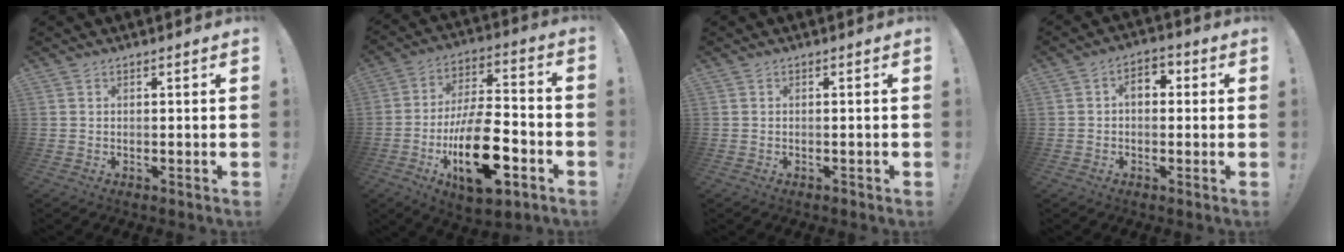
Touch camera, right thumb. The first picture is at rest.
{"total": 22.8, "force": [-8.3, 10.7, 18.4], "torque": [-0.324, 0.043, -0.126]}
{"total": 0.9, "force": [-0.7, -0.1, 0.5], "torque": [-0.014, 0.001, -0.012]}
{"total": 4.9, "force": [0.5, 3.4, 3.5], "torque": [-0.054, 0.007, 0.007]}